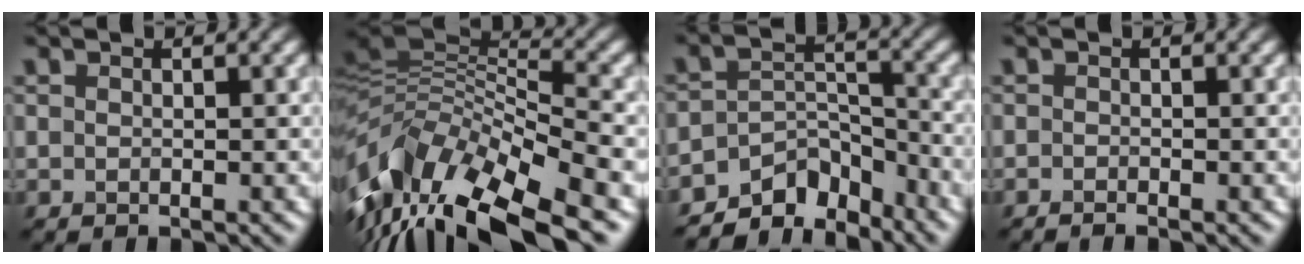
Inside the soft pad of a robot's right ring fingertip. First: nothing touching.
{"total": 13.1, "force": [-6.0, 5.6, 10.2], "torque": [-0.216, 0.010, -0.110]}
{"total": 6.5, "force": [-5.5, 2.7, 2.2], "torque": [-0.022, -0.003, -0.098]}
{"total": 0.6, "force": [-0.5, 0.0, 0.3], "torque": [-0.004, -0.002, -0.011]}